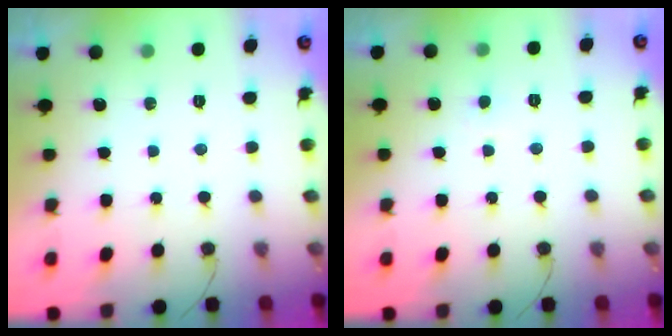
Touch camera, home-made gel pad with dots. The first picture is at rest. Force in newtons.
{"total": 2.6, "press": 2.6, "slide": 0.3}